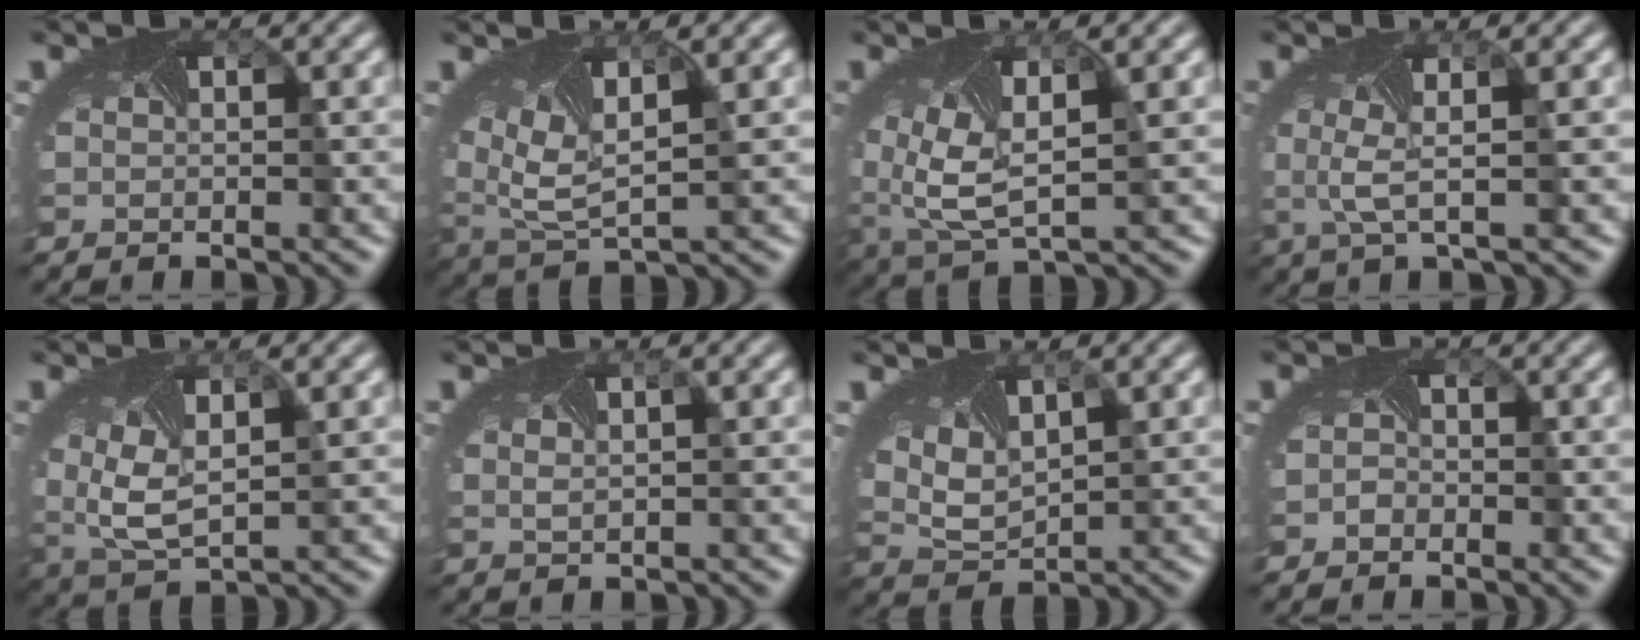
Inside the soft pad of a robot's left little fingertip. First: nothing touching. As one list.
[{"total": 6.4, "force": [2.2, 2.8, 5.2], "torque": [-0.113, 0.002, 0.047]}, {"total": 6.6, "force": [0.4, 3.3, 5.7], "torque": [-0.133, -0.009, 0.012]}, {"total": 2.4, "force": [0.1, 0.0, 2.4], "torque": [-0.058, 0.002, -0.001]}, {"total": 5.2, "force": [0.6, 2.6, 4.4], "torque": [-0.107, -0.005, 0.016]}, {"total": 1.4, "force": [0.9, 0.5, 1.0], "torque": [-0.014, 0.004, 0.014]}, {"total": 4.3, "force": [2.3, 2.2, 2.9], "torque": [-0.070, 0.009, 0.049]}, {"total": 0.8, "force": [-0.7, 0.4, 0.0], "torque": [-0.003, -0.001, -0.016]}]